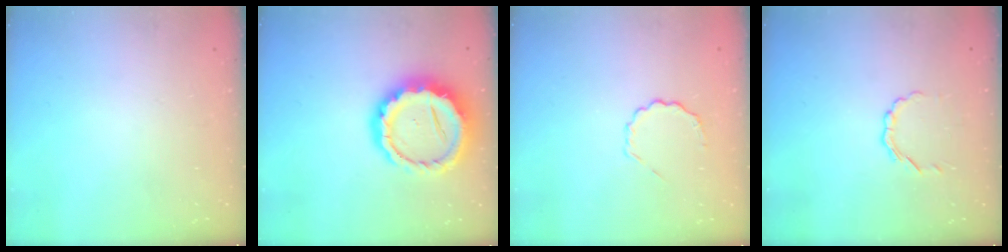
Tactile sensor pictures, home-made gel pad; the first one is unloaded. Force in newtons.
{"total": 15.5, "press": 15.2, "slide": 2.7}
{"total": 4.0, "press": 3.9, "slide": 1.0}
{"total": 3.1, "press": 3.0, "slide": 0.8}